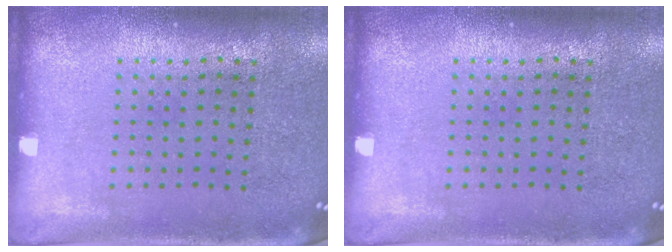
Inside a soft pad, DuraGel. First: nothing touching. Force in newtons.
{"total": 0.0}